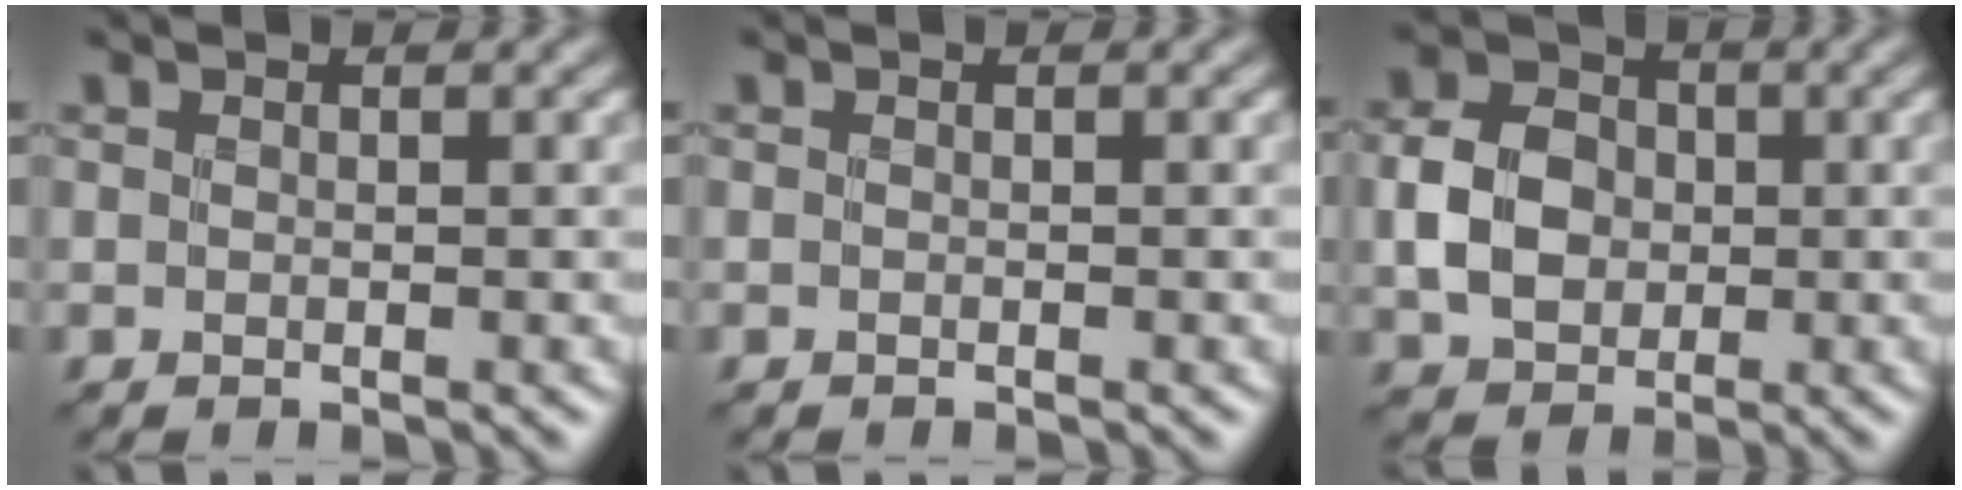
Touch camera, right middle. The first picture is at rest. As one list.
[{"total": 0.0}, {"total": 5.2, "force": [-0.2, 4.2, 3.0], "torque": [-0.064, 0.005, -0.008]}]